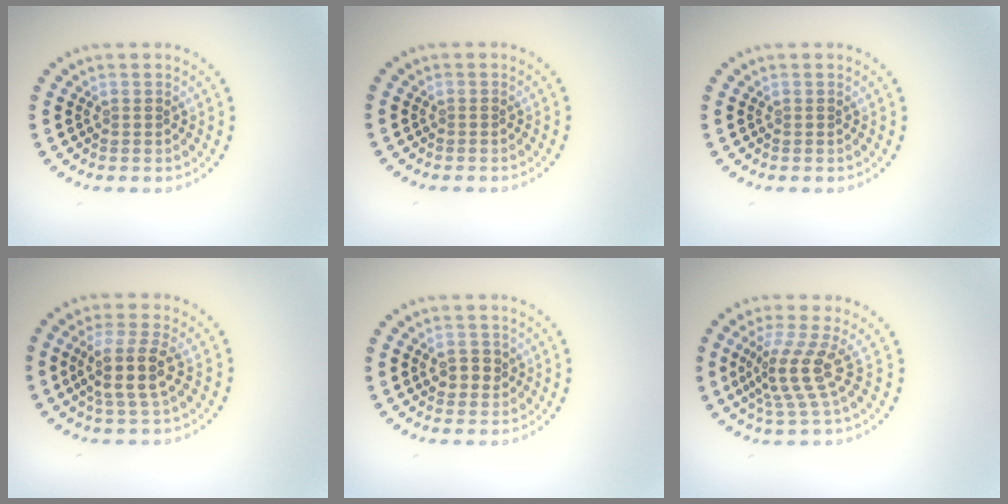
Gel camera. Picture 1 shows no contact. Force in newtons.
{"total": 0.0}
{"total": 0.0}
{"total": 3.4, "press": 3.0, "slide": 1.7}
{"total": 2.1, "press": 2.0, "slide": 0.4}
{"total": 3.9, "press": 2.8, "slide": 2.8}